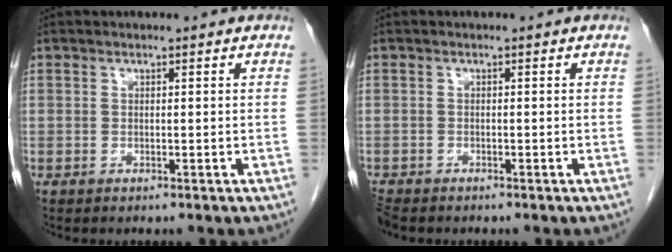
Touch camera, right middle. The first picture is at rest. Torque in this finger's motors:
{"motor_torque": [0.34, -0.24, 0.09, 0.02]}